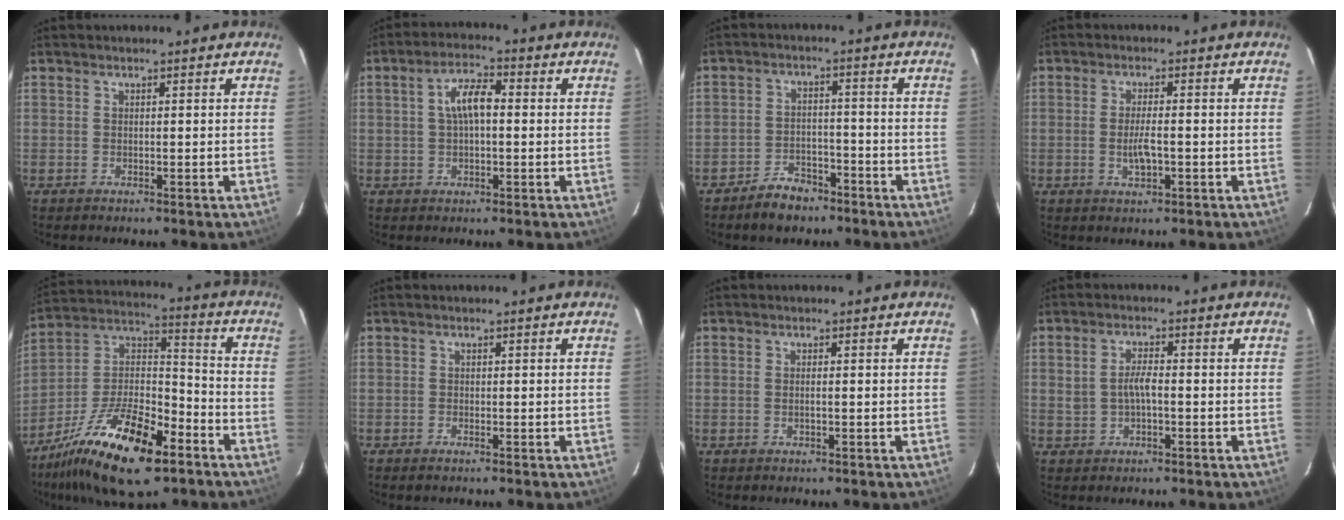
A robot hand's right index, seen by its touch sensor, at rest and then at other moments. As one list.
[{"total": 6.0, "force": [0.5, 2.7, 5.3], "torque": [-0.103, 0.017, 0.012]}, {"total": 6.3, "force": [-4.8, 3.6, 1.9], "torque": [-0.051, 0.018, -0.069]}, {"total": 4.1, "force": [-1.0, 1.2, 3.8], "torque": [-0.072, -0.004, -0.014]}, {"total": 21.5, "force": [-12.5, 8.3, 15.4], "torque": [-0.298, -0.008, -0.221]}, {"total": 0.7, "force": [-0.5, 0.3, 0.3], "torque": [-0.007, -0.003, -0.012]}, {"total": 1.1, "force": [-0.2, 0.0, 1.0], "torque": [-0.020, 0.001, -0.004]}, {"total": 3.5, "force": [-0.3, 1.7, 3.1], "torque": [-0.063, 0.005, -0.002]}]